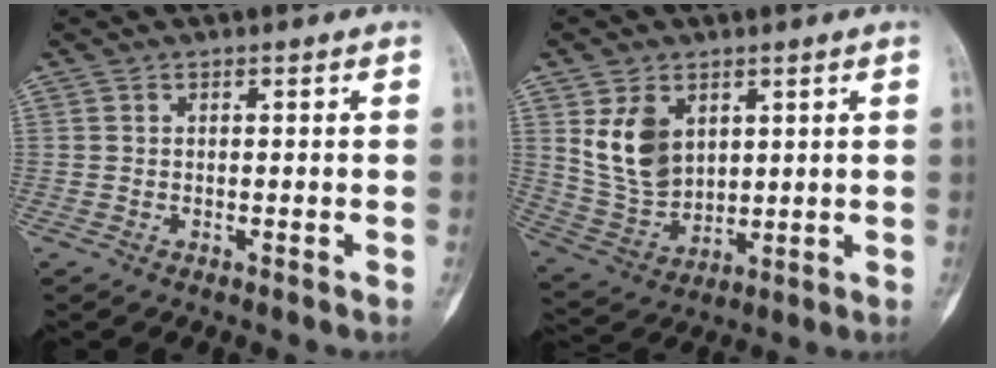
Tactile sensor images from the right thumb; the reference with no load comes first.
{"total": 10.6, "force": [3.8, 7.3, 6.6], "torque": [-0.102, -0.019, 0.095]}